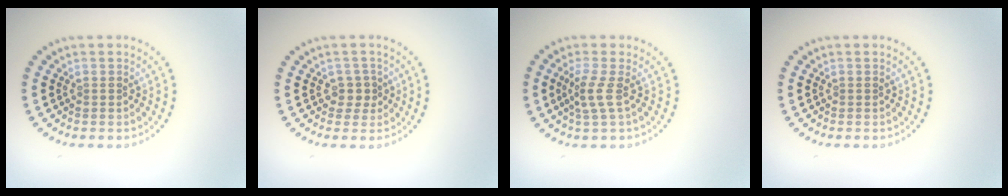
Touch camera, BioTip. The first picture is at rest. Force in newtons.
{"total": 1.6, "press": 1.3, "slide": 0.9}
{"total": 2.1, "press": 1.5, "slide": 1.4}
{"total": 0.0}